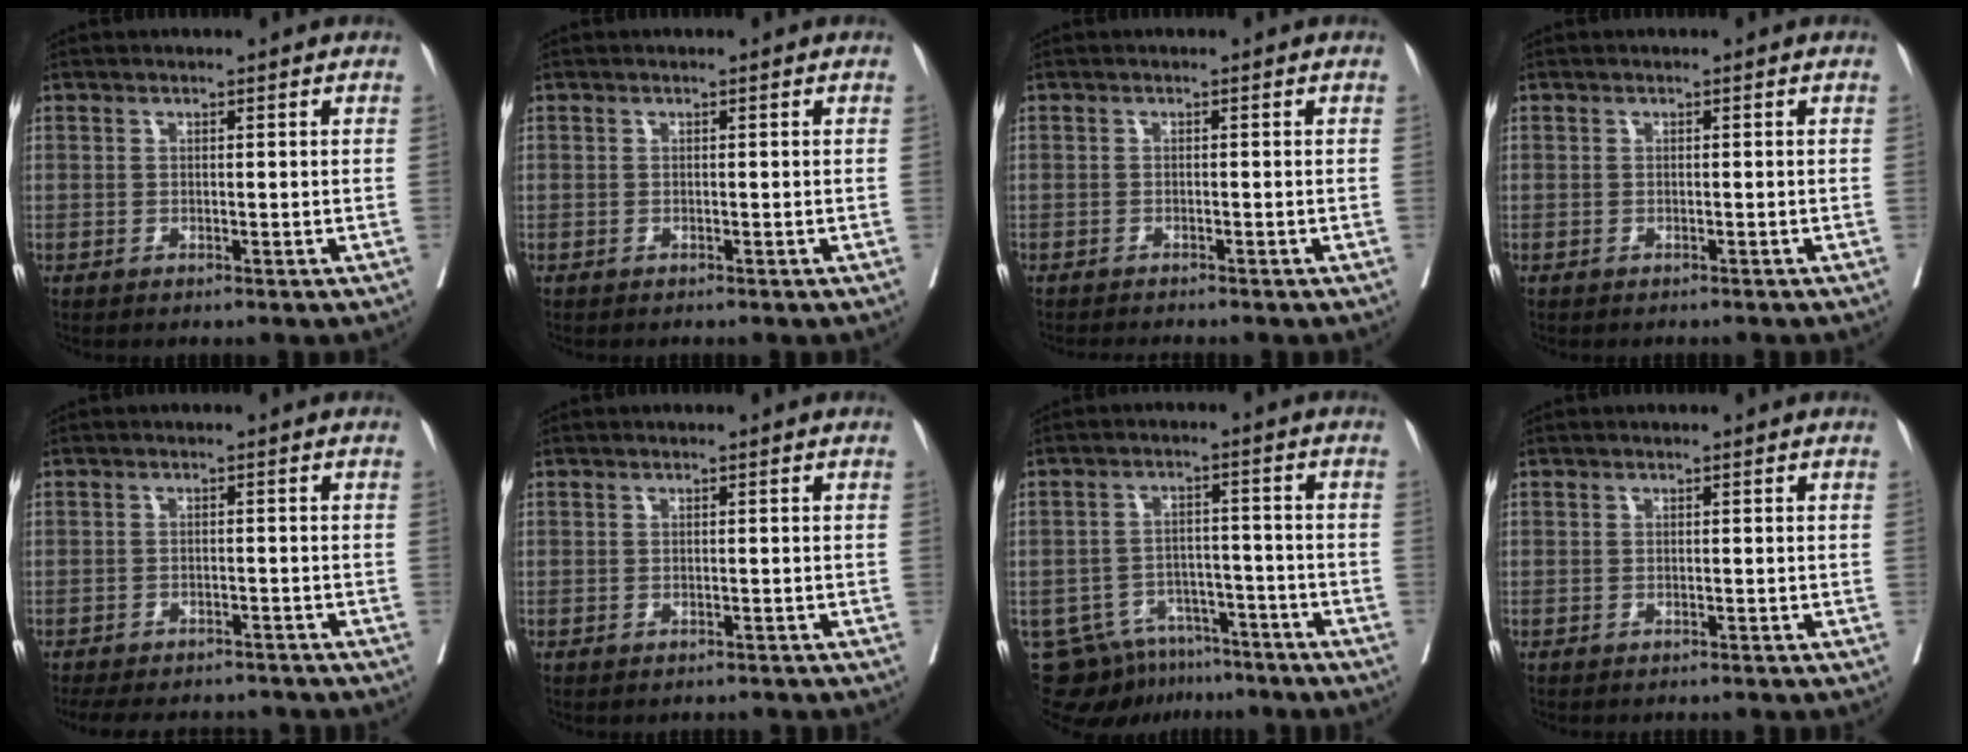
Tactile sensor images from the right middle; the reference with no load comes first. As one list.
[{"total": 0.0}, {"total": 4.0, "force": [-3.7, 0.0, 1.7], "torque": [-0.020, -0.006, -0.054]}, {"total": 1.5, "force": [-1.4, 0.3, 0.4], "torque": [-0.007, -0.002, -0.020]}, {"total": 12.6, "force": [-11.2, 4.0, 3.9], "torque": [-0.076, 0.002, -0.144]}, {"total": 1.4, "force": [-1.4, 0.4, 0.0], "torque": [-0.001, -0.002, -0.021]}, {"total": 11.3, "force": [-9.3, 5.9, 2.6], "torque": [-0.036, 0.018, -0.131]}, {"total": 2.2, "force": [-2.1, 0.4, 0.6], "torque": [-0.008, -0.003, -0.028]}]